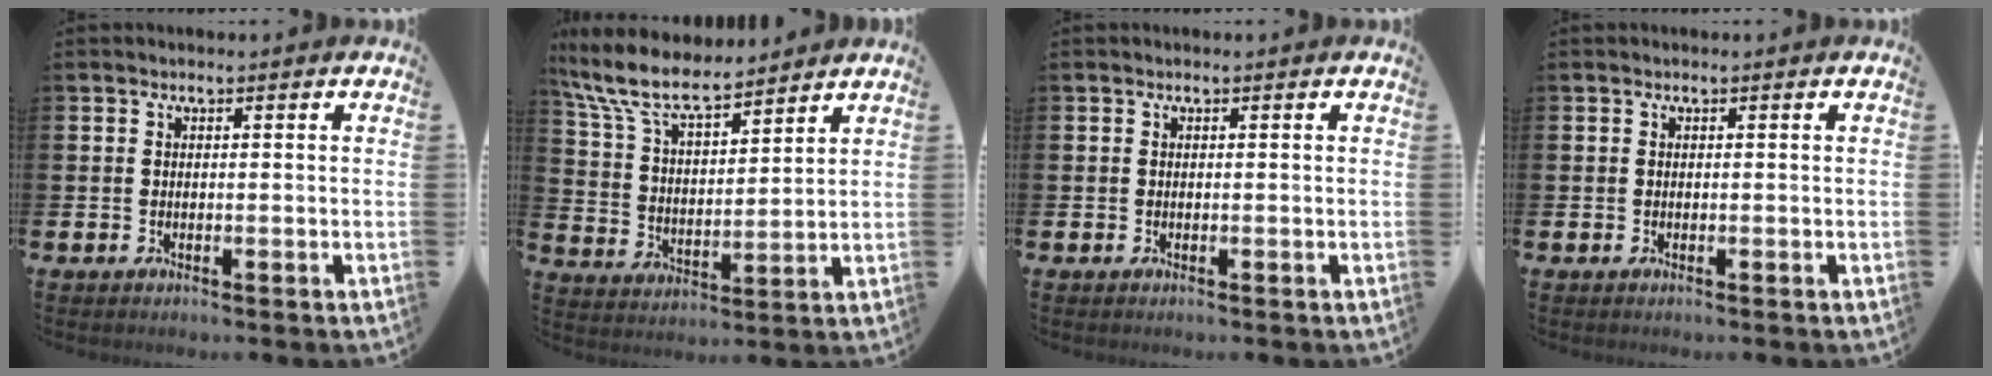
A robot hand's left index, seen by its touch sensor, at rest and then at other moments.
{"total": 9.0, "force": [8.0, 2.3, 3.6], "torque": [-0.105, -0.041, 0.143]}
{"total": 0.0}
{"total": 0.0}